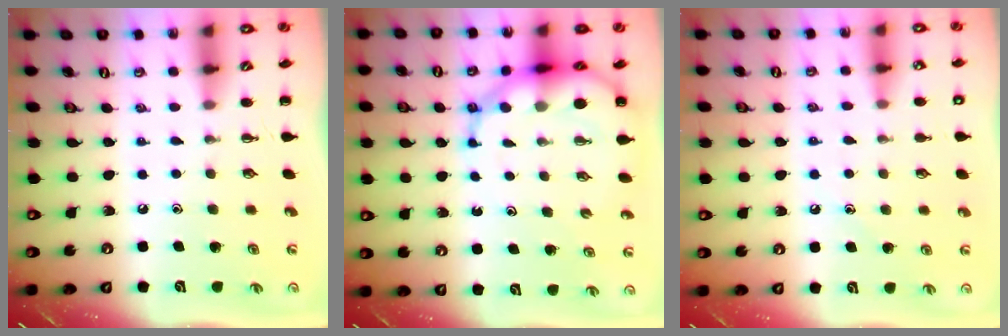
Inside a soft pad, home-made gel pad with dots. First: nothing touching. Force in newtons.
{"total": 10.7, "press": 10.3, "slide": 3.0}
{"total": 9.5, "press": 9.2, "slide": 2.5}